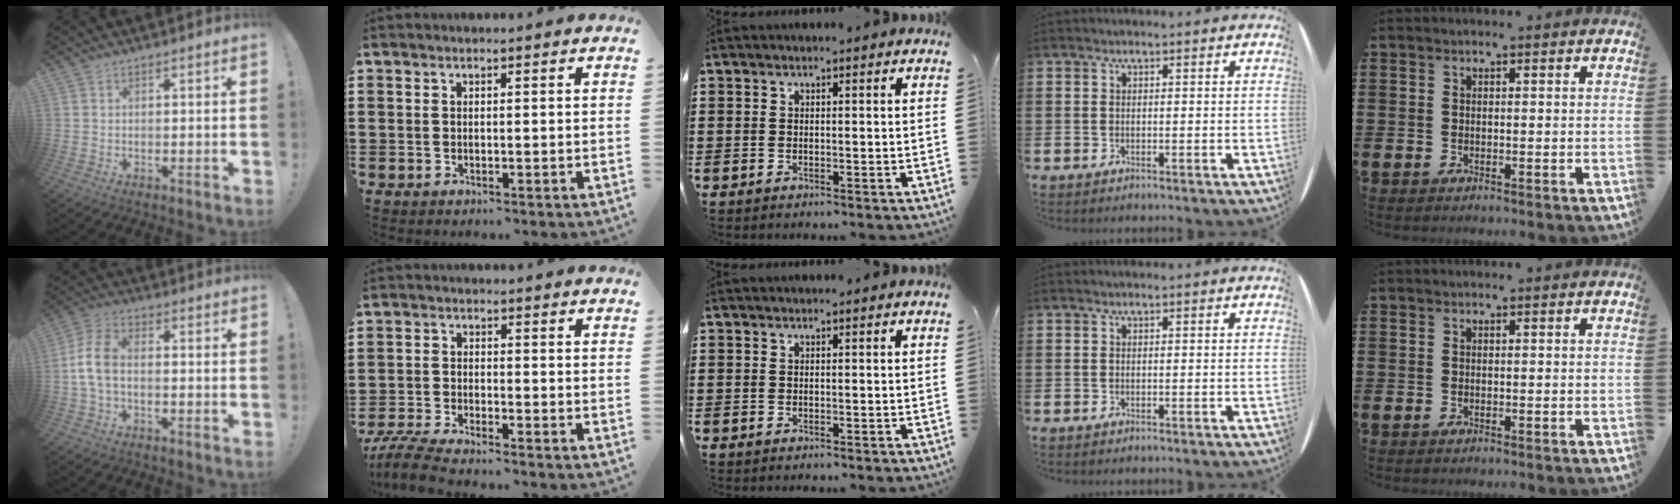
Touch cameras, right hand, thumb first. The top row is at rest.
{"thumb": {"total": 8.1, "force": [-0.8, 4.5, 6.7], "torque": [-0.145, 0.008, -0.008]}, "index": {"total": 4.6, "force": [-4.4, -0.3, 1.4], "torque": [-0.045, -0.017, -0.091]}}